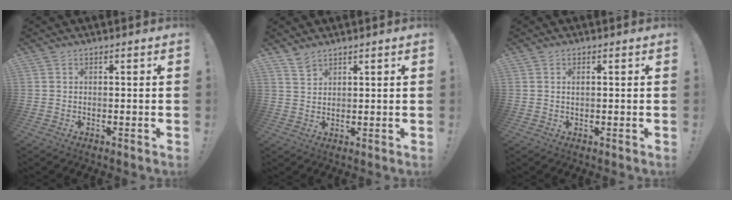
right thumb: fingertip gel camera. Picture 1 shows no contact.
{"total": 3.5, "force": [3.1, 1.3, 1.1], "torque": [-0.016, -0.019, 0.058]}
{"total": 0.8, "force": [0.3, 0.0, 0.8], "torque": [-0.017, 0.001, 0.006]}